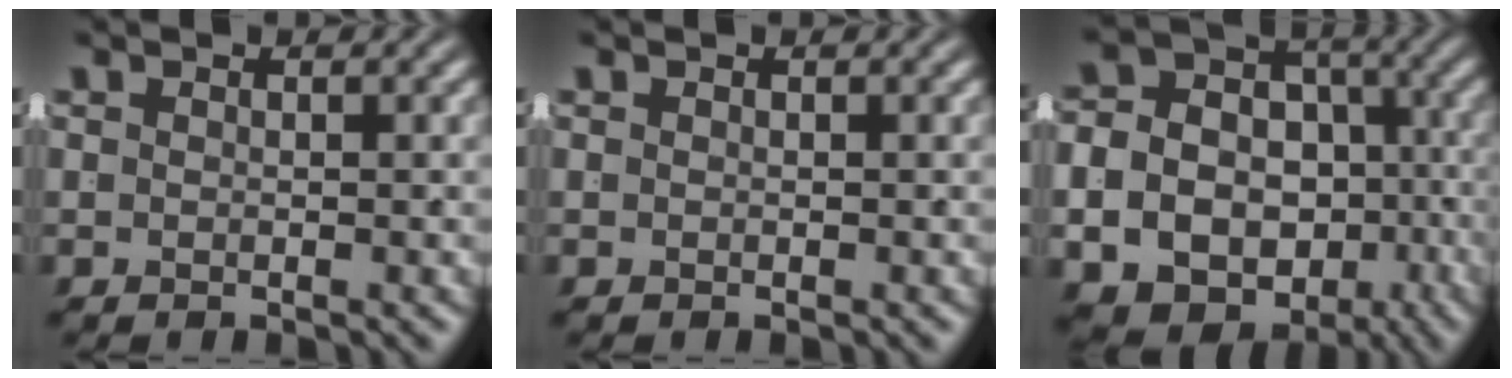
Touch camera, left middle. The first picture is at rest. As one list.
[{"total": 0.0}, {"total": 16.9, "force": [-6.3, 14.3, 6.6], "torque": [-0.139, -0.067, -0.099]}]